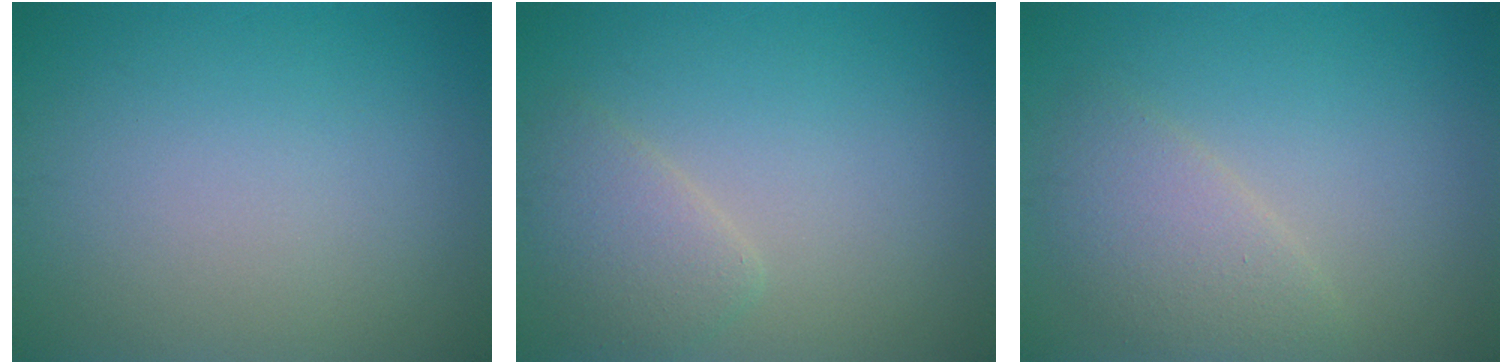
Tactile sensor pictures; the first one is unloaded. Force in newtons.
{"total": 2.5, "press": 2.5, "slide": 0.1}
{"total": 2.9, "press": 2.9, "slide": 0.2}